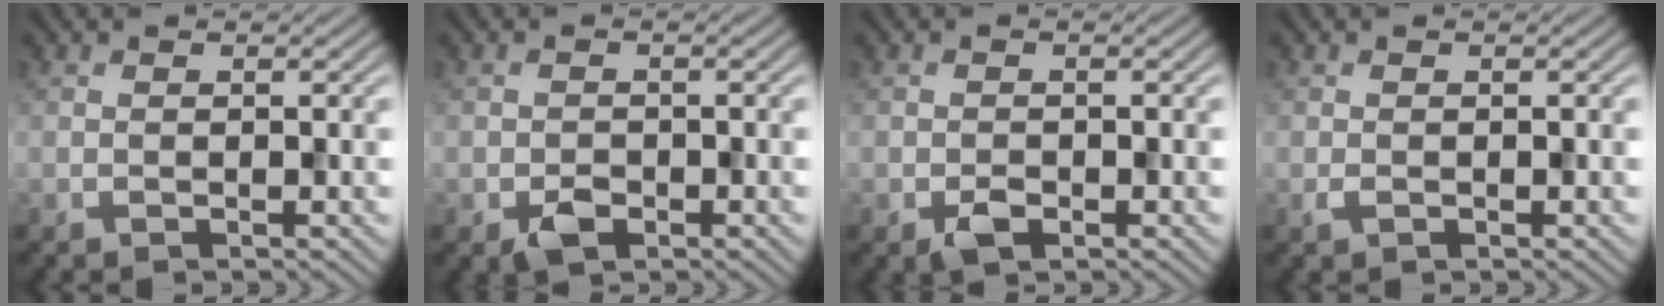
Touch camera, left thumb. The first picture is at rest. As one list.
[{"total": 2.2, "force": [-1.2, 1.4, 1.2], "torque": [-0.022, -0.004, -0.024]}, {"total": 1.8, "force": [-1.0, 1.1, 1.1], "torque": [-0.019, -0.003, -0.020]}, {"total": 0.7, "force": [-0.3, 0.4, 0.5], "torque": [-0.013, -0.003, -0.005]}]